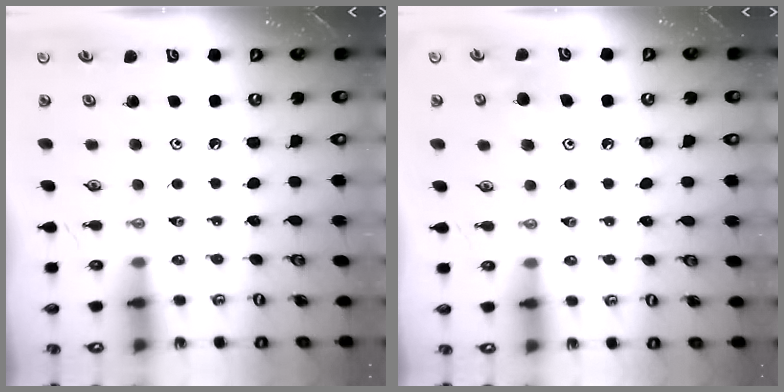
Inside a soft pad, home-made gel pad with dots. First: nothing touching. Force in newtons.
{"total": 5.7, "press": 5.7, "slide": 0.6}